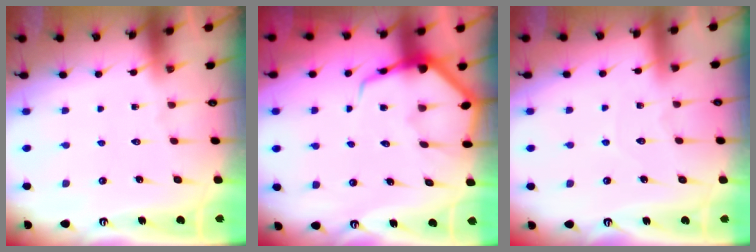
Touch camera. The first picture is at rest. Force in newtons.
{"total": 7.7, "press": 7.7, "slide": 0.8}
{"total": 3.9, "press": 3.8, "slide": 0.4}